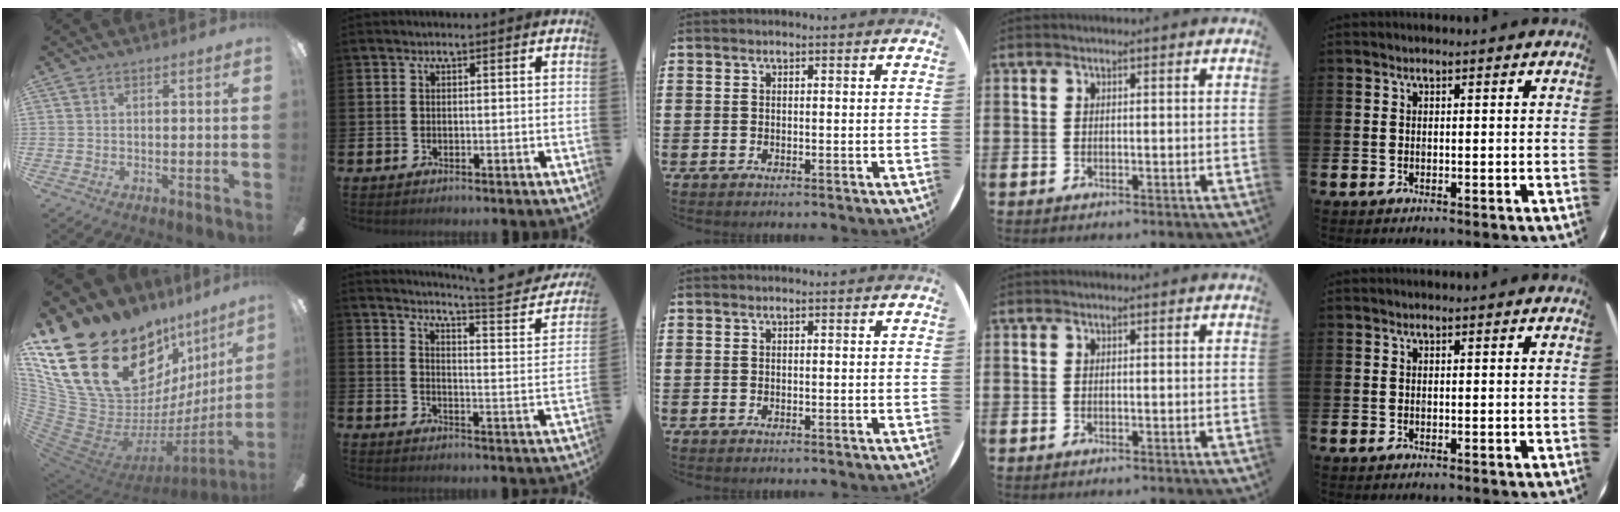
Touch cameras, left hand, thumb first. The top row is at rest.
{"thumb": {"total": 29.0, "force": [15.0, 14.7, 20.0], "torque": [-0.375, -0.127, 0.314]}, "index": {"total": 5.3, "force": [4.7, -0.1, 2.3], "torque": [-0.047, -0.047, 0.069]}}